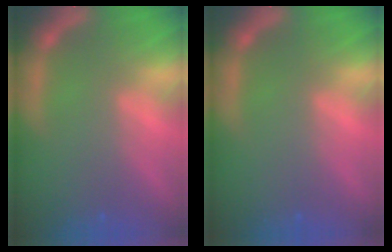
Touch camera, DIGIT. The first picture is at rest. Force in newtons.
{"total": 0.0}